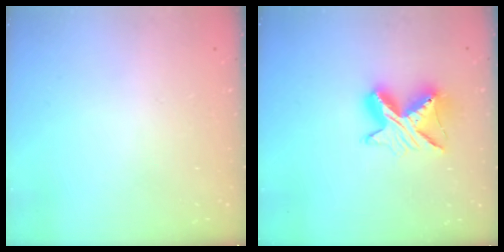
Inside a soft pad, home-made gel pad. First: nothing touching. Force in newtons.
{"total": 9.8, "press": 9.8, "slide": 0.6}